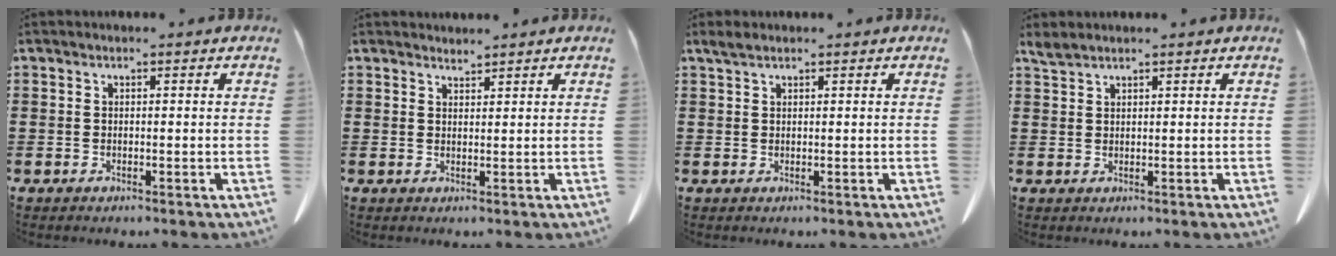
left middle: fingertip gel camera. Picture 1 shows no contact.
{"total": 1.5, "force": [1.5, 0.0, -0.1], "torque": [-0.003, 0.000, 0.030]}
{"total": 1.3, "force": [1.0, 0.3, 0.8], "torque": [-0.020, 0.000, 0.019]}
{"total": 1.8, "force": [1.6, 0.3, 0.7], "torque": [-0.020, -0.001, 0.031]}